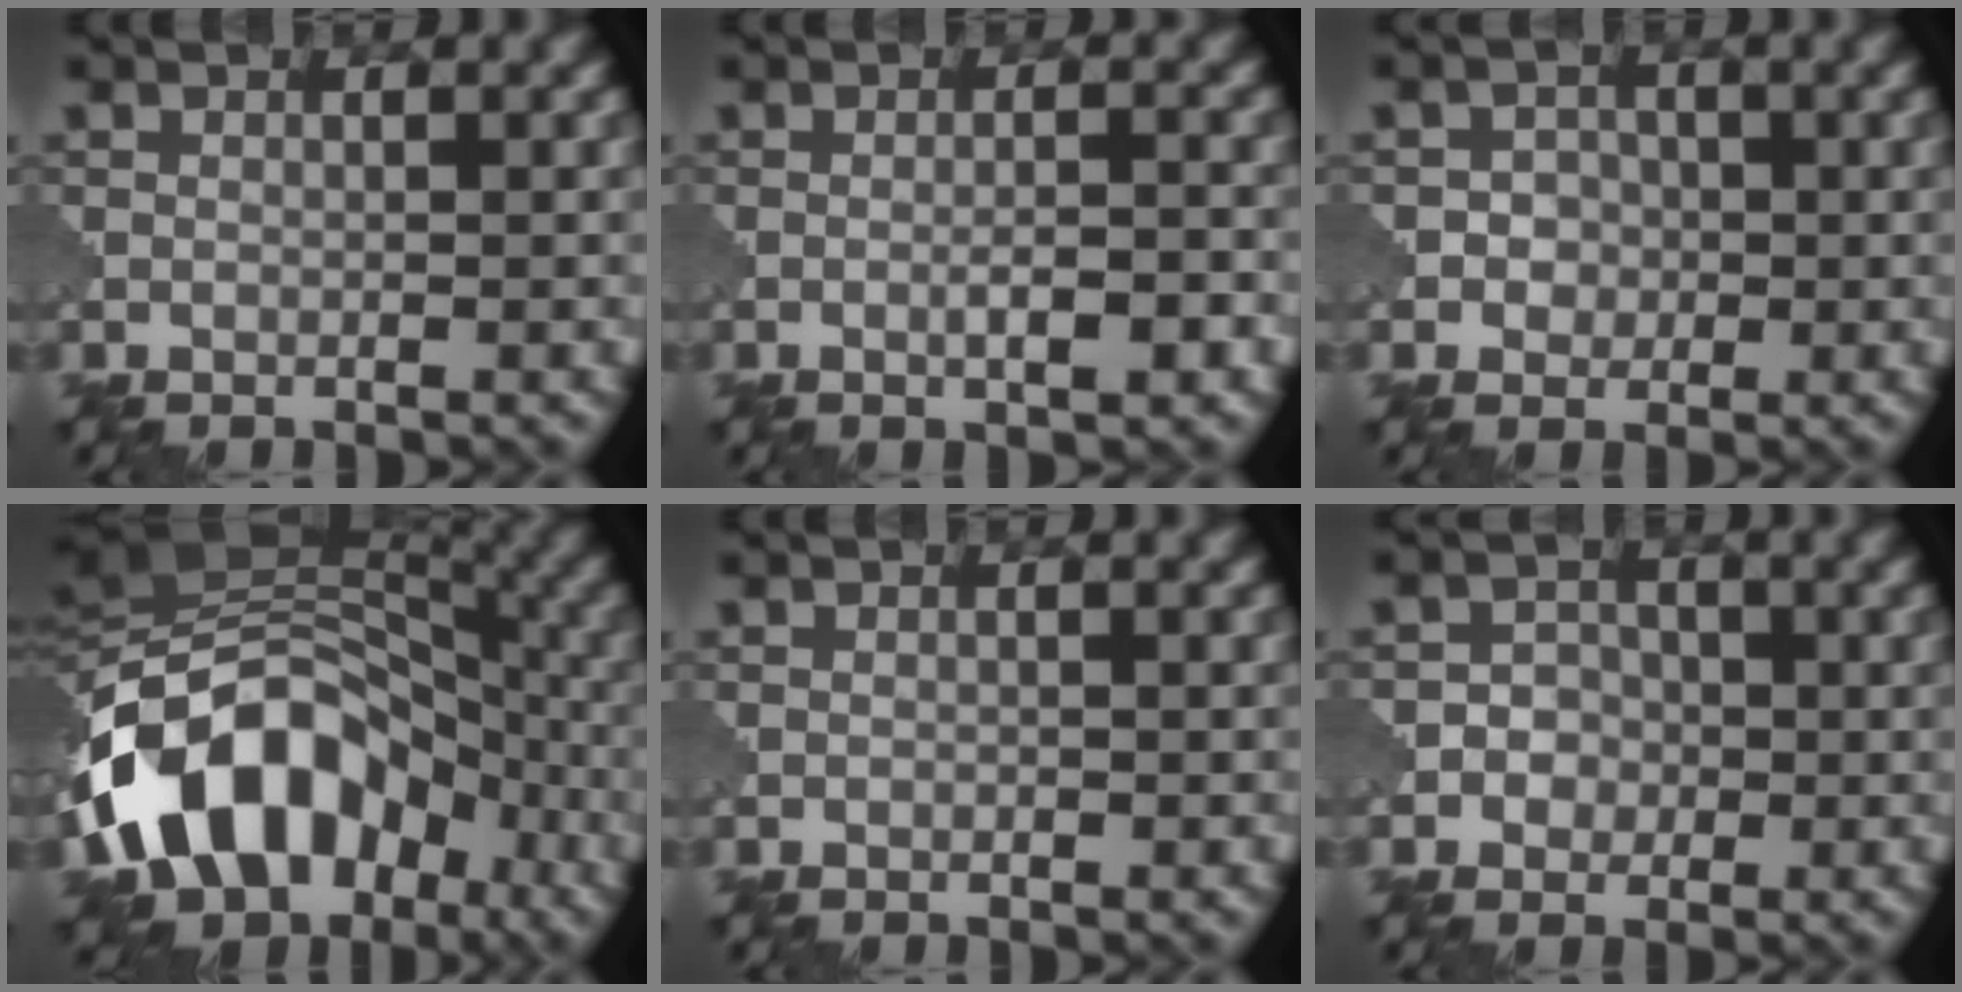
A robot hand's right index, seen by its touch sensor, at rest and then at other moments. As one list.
[{"total": 2.5, "force": [-0.9, 0.4, 2.3], "torque": [-0.035, 0.005, -0.014]}, {"total": 2.1, "force": [-0.3, 2.0, 0.6], "torque": [0.010, 0.001, -0.015]}, {"total": 15.4, "force": [-5.3, 10.9, 9.5], "torque": [-0.154, 0.007, -0.105]}, {"total": 0.0}, {"total": 2.5, "force": [-0.7, 2.3, 0.6], "torque": [0.012, 0.009, -0.026]}]